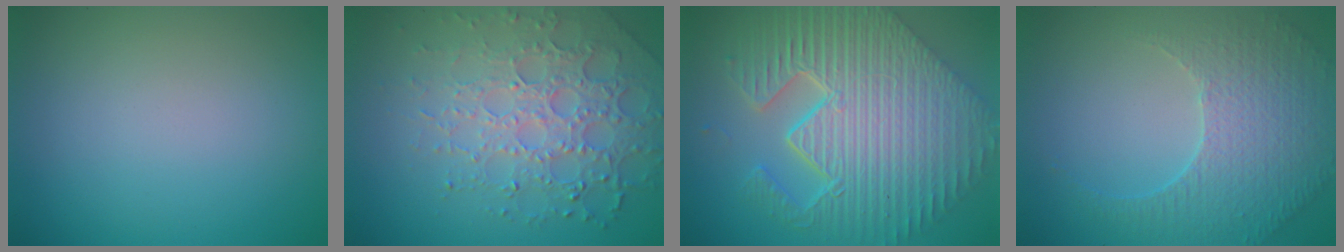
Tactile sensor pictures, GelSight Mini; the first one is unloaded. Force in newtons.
{"total": 6.2, "press": 4.7, "slide": 4.0}
{"total": 11.7, "press": 7.7, "slide": 8.8}
{"total": 4.6, "press": 3.5, "slide": 2.9}